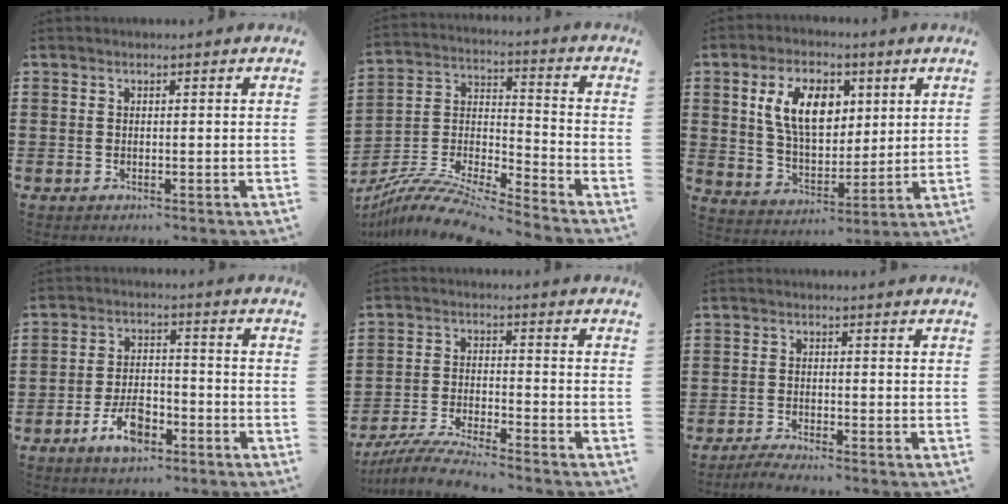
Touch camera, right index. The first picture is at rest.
{"total": 9.6, "force": [-8.8, 1.2, 3.7], "torque": [-0.078, 0.006, -0.178]}
{"total": 9.7, "force": [3.3, 5.8, 7.0], "torque": [-0.155, 0.014, 0.058]}
{"total": 6.8, "force": [-3.9, 3.2, 4.5], "torque": [-0.097, 0.009, -0.077]}
{"total": 5.8, "force": [-5.5, -0.2, 1.7], "torque": [-0.050, -0.013, -0.110]}
{"total": 2.1, "force": [-2.0, -0.2, 0.3], "torque": [-0.008, -0.001, -0.040]}